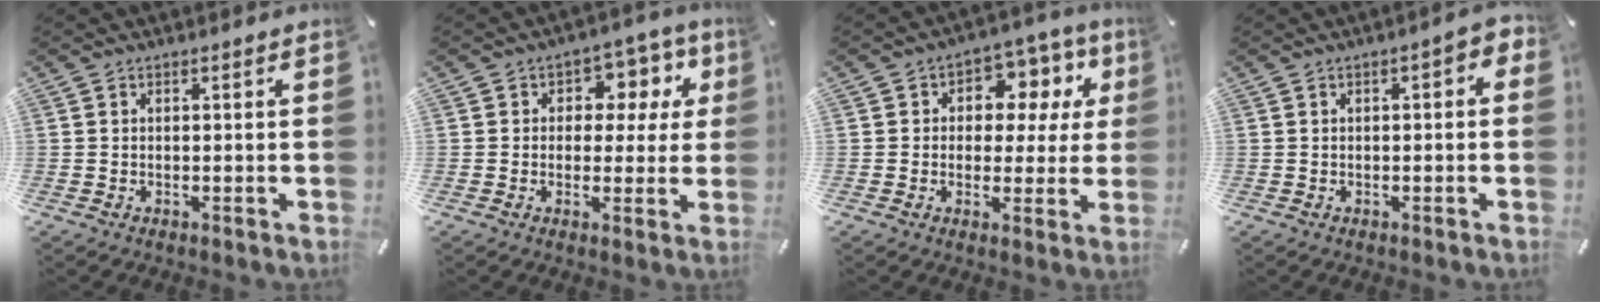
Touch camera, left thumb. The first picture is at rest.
{"total": 8.4, "force": [2.0, 6.7, 4.8], "torque": [-0.060, -0.005, 0.030]}
{"total": 9.8, "force": [2.3, 7.5, 5.8], "torque": [-0.070, -0.010, 0.038]}
{"total": 3.5, "force": [-0.5, 1.5, 3.1], "torque": [-0.047, 0.008, -0.011]}